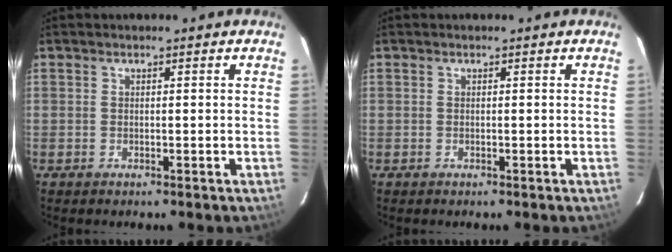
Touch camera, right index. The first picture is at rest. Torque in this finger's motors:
{"motor_torque": [0.00, 0.00, 0.00, 0.00]}